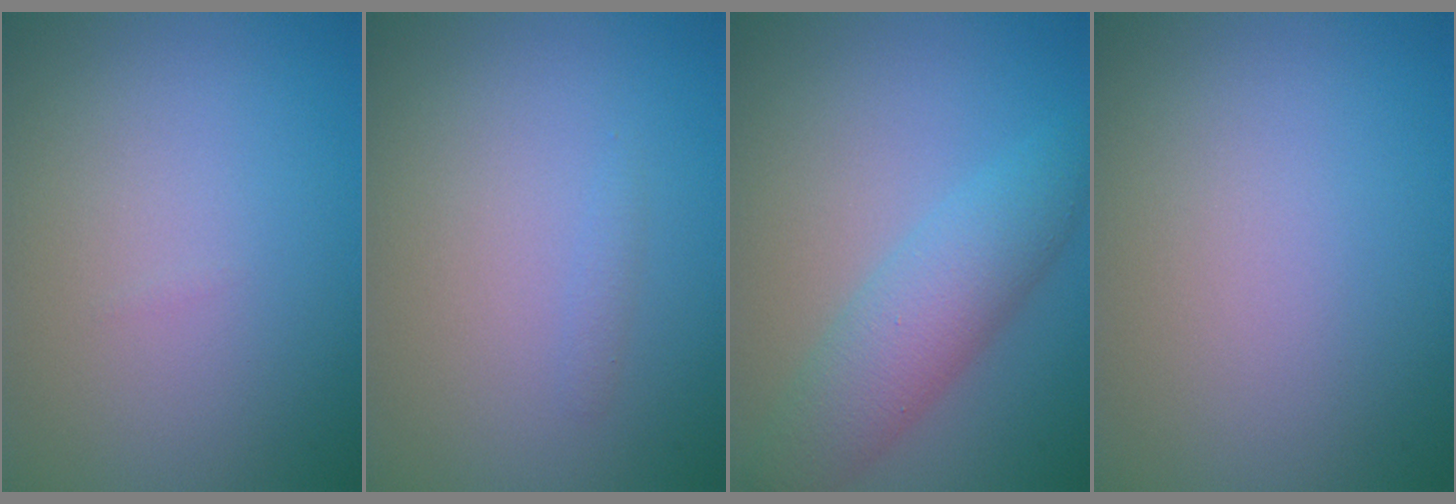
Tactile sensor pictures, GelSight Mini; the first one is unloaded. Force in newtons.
{"total": 0.6, "press": 0.6, "slide": 0.0}
{"total": 5.1, "press": 5.1, "slide": 0.1}
{"total": 0.0}